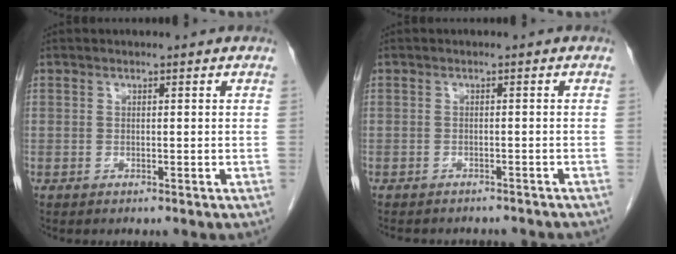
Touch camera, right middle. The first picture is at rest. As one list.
[{"total": 8.0, "force": [-7.2, 2.5, 2.6], "torque": [-0.034, 0.003, -0.081]}]